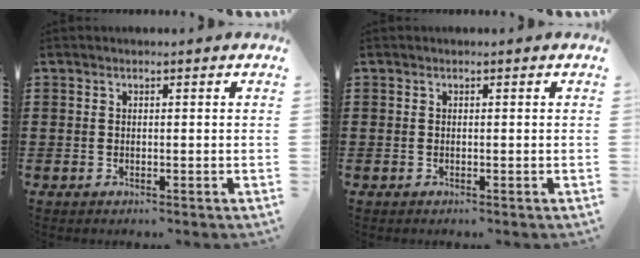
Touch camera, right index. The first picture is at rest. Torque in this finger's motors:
{"motor_torque": [-0.85, 1.29, -0.02, 0.00]}